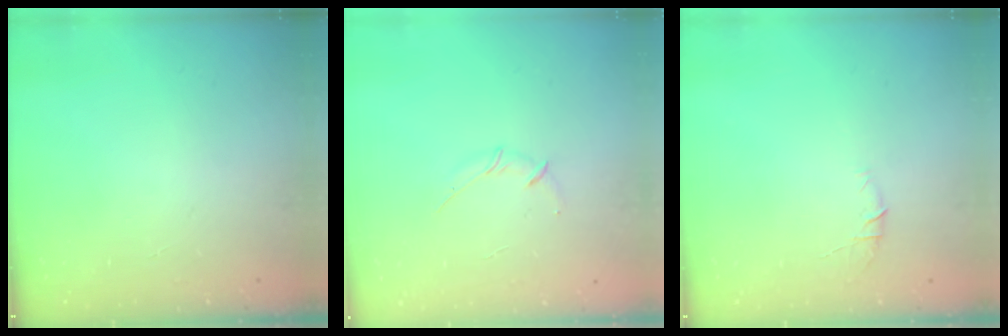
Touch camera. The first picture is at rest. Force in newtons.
{"total": 3.0, "press": 2.9, "slide": 0.8}
{"total": 4.8, "press": 4.7, "slide": 1.2}